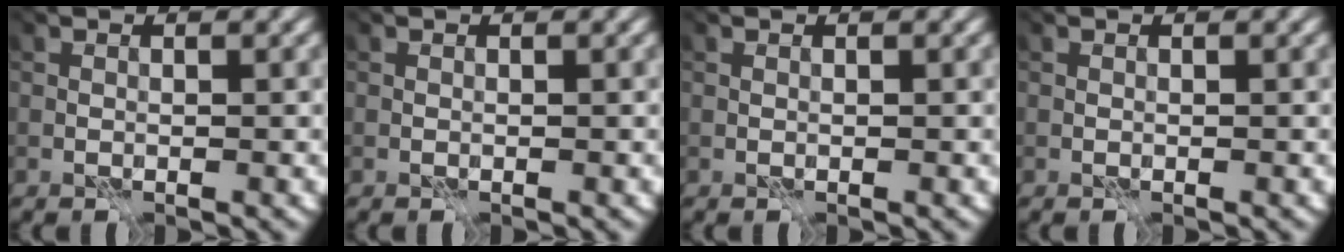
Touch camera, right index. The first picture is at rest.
{"total": 0.0}
{"total": 0.0}
{"total": 0.0}